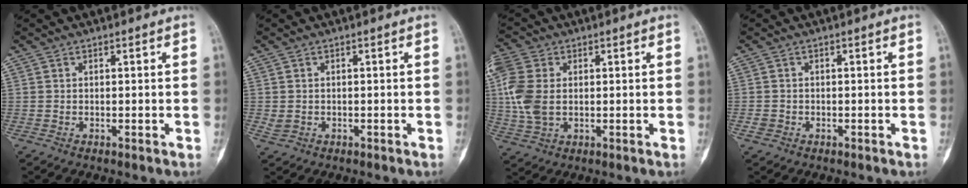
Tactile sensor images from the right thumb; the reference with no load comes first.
{"total": 1.7, "force": [-0.3, 1.4, 0.8], "torque": [-0.016, 0.002, -0.001]}
{"total": 9.9, "force": [1.0, 6.6, 7.2], "torque": [-0.182, 0.005, 0.023]}
{"total": 1.4, "force": [-0.6, 1.2, 0.4], "torque": [-0.008, 0.004, -0.013]}